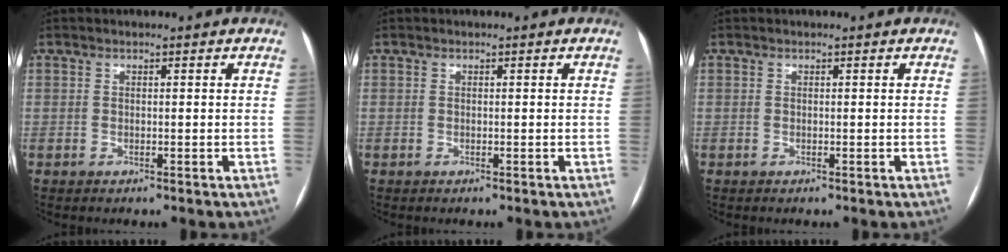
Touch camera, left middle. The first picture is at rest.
{"total": 0.0}
{"total": 0.0}